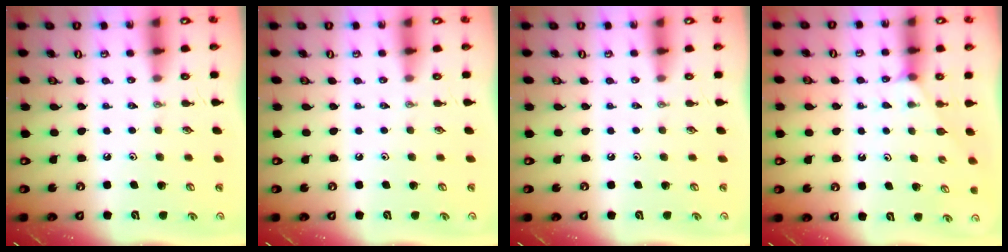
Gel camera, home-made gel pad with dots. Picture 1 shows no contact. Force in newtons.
{"total": 0.0}
{"total": 0.0}
{"total": 2.9, "press": 2.8, "slide": 0.5}